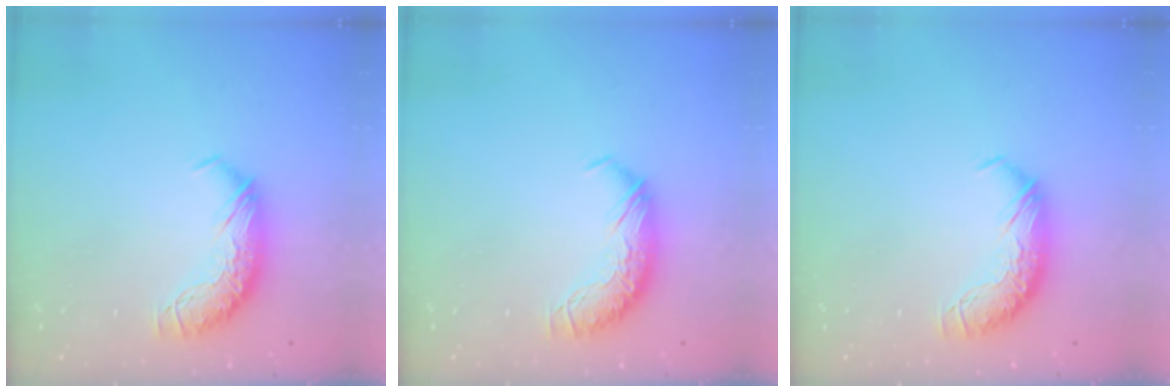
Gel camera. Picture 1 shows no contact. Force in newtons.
{"total": 0.0}
{"total": 0.0}